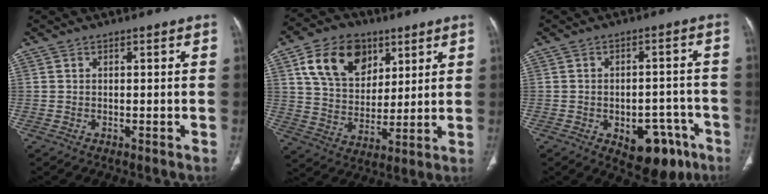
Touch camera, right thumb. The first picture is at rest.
{"total": 15.6, "force": [7.1, 11.1, 8.5], "torque": [-0.122, -0.020, 0.132]}
{"total": 11.3, "force": [-5.4, 6.5, 7.5], "torque": [-0.064, 0.036, -0.062]}